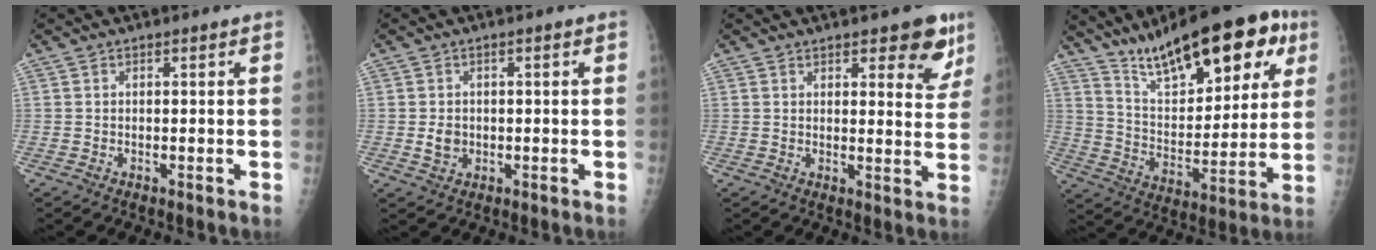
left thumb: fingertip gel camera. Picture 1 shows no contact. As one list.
[{"total": 2.8, "force": [-0.3, 2.3, 1.6], "torque": [-0.018, 0.001, -0.001]}, {"total": 7.6, "force": [5.0, 3.0, 5.0], "torque": [-0.022, -0.027, 0.059]}, {"total": 23.0, "force": [13.6, 8.8, 16.3], "torque": [-0.206, -0.038, 0.222]}]